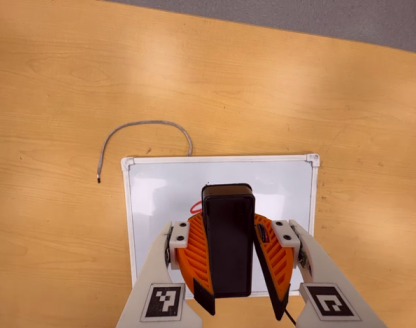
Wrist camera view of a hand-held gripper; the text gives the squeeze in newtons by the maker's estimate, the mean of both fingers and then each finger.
{"total": 8.9, "left": 9.3, "right": 8.6}